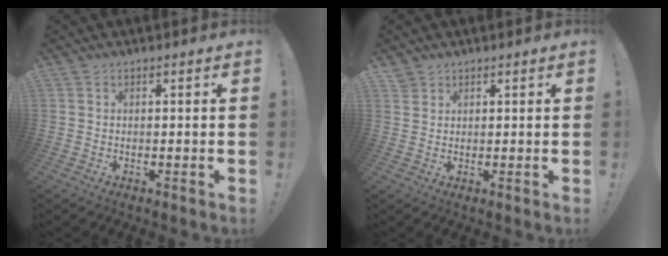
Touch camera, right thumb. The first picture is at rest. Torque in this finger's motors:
{"motor_torque": [-0.39, 0.40, -0.24, 0.47, -0.01]}